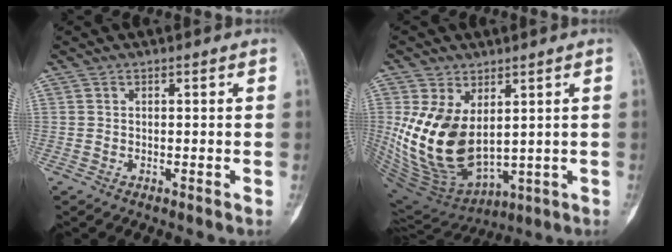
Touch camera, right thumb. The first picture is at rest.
{"total": 17.1, "force": [2.3, 10.5, 13.3], "torque": [-0.239, -0.027, 0.076]}